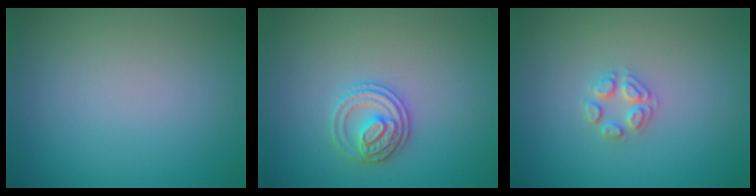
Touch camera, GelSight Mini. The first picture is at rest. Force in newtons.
{"total": 2.7, "press": 2.7, "slide": 0.6}
{"total": 2.0, "press": 2.0, "slide": 0.1}